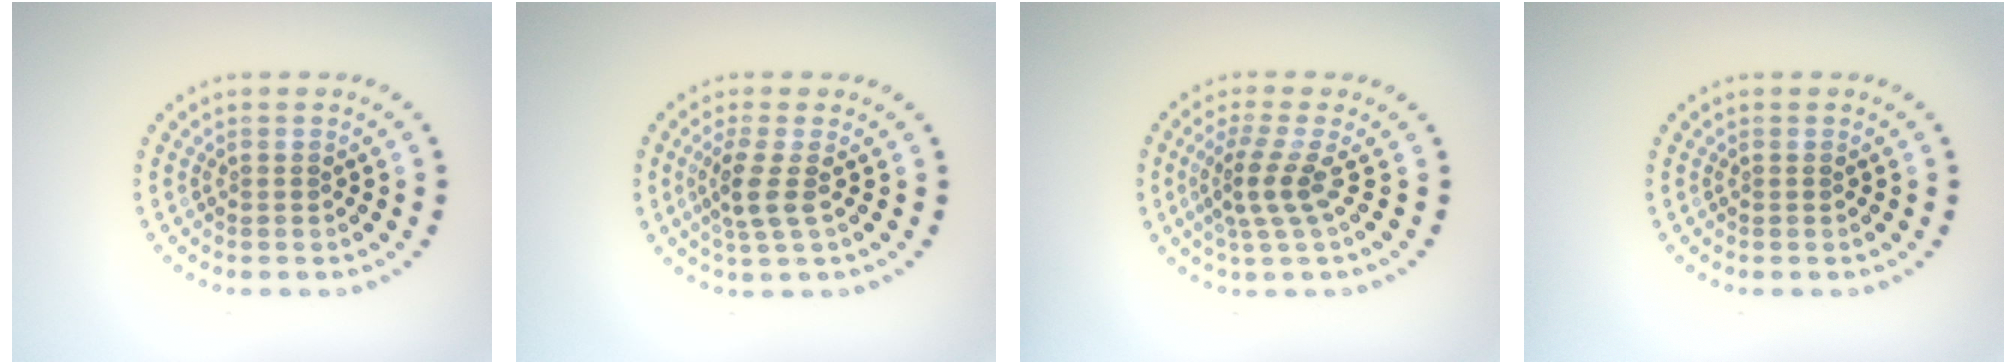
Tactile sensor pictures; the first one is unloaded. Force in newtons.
{"total": 2.6, "press": 2.1, "slide": 1.6}
{"total": 3.0, "press": 2.0, "slide": 2.2}
{"total": 0.0}